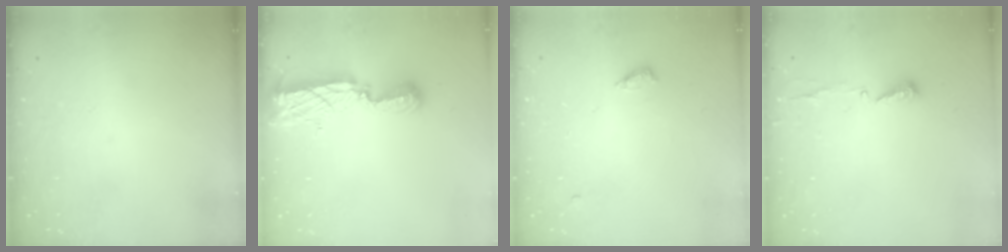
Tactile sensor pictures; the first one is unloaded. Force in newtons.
{"total": 8.7, "press": 8.7, "slide": 0.7}
{"total": 4.5, "press": 4.5, "slide": 0.4}
{"total": 4.8, "press": 4.8, "slide": 0.3}